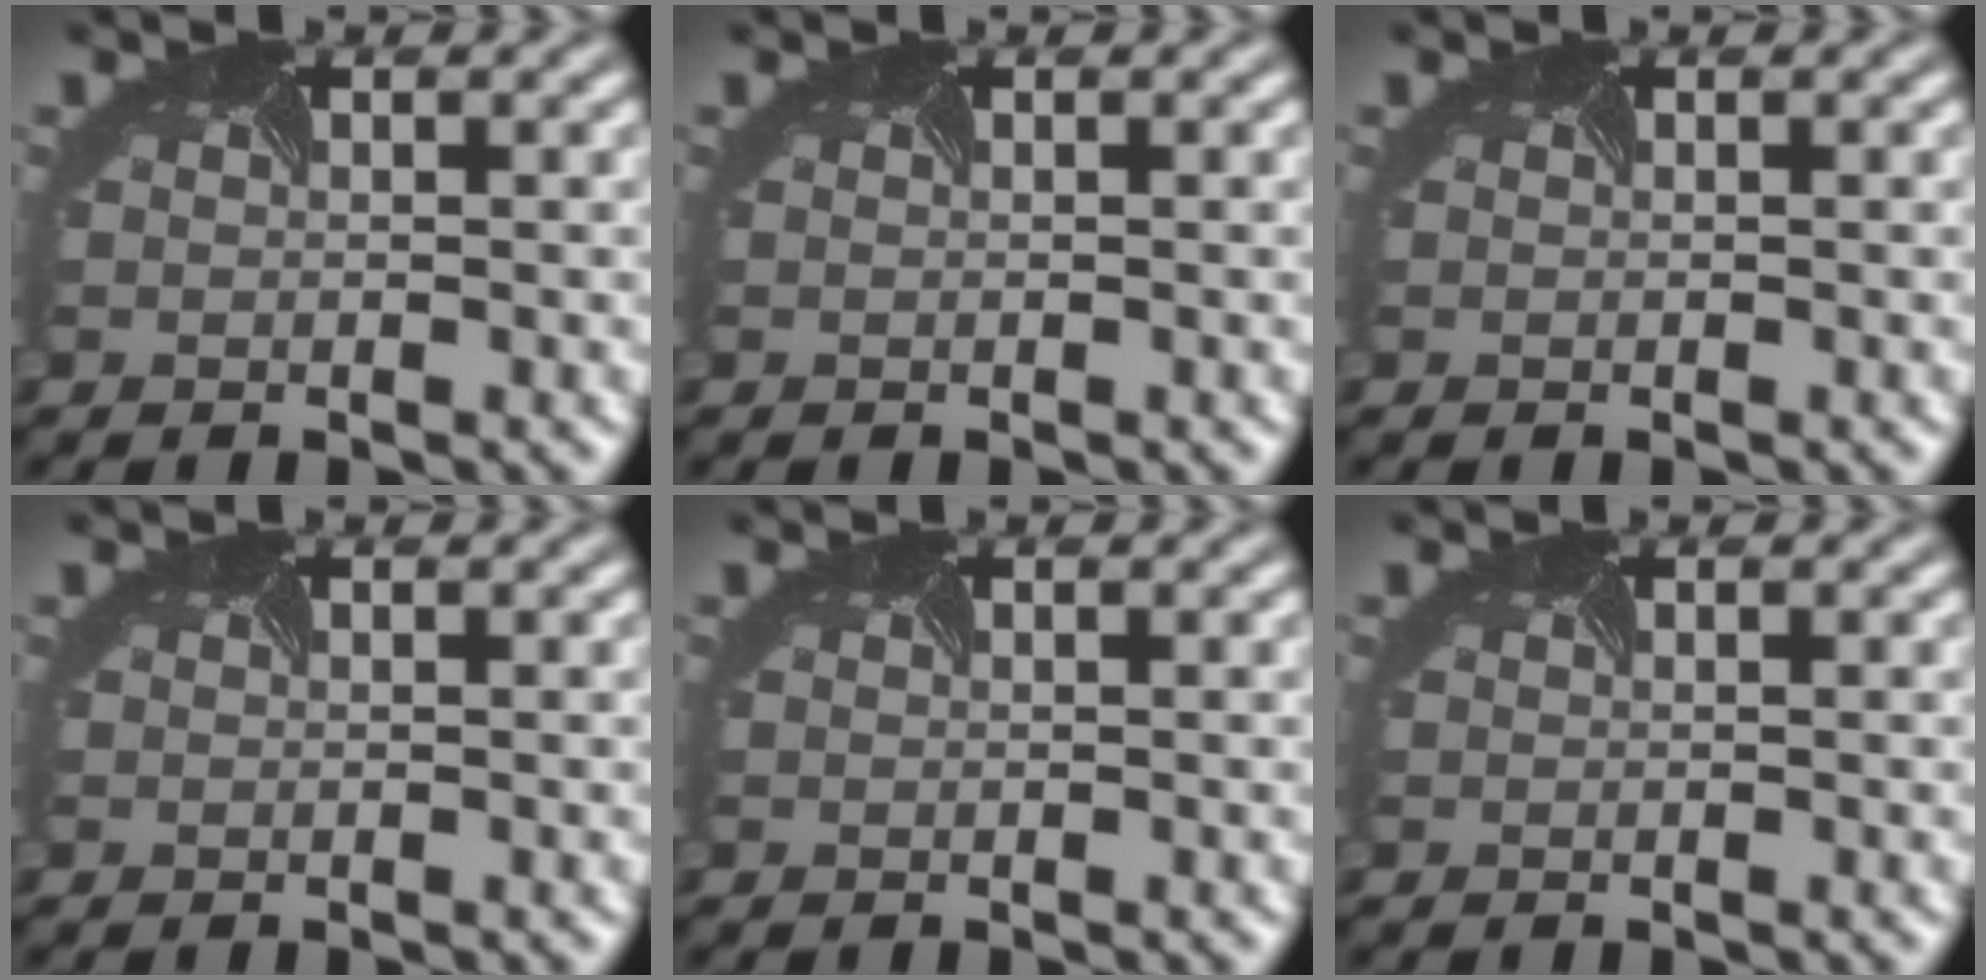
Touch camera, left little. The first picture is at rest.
{"total": 0.0}
{"total": 0.0}
{"total": 0.0}
{"total": 0.0}
{"total": 0.0}